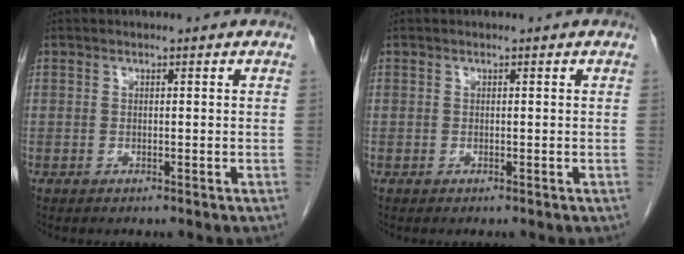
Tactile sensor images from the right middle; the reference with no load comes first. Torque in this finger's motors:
{"motor_torque": [0.00, 0.00, 0.02, -0.01]}